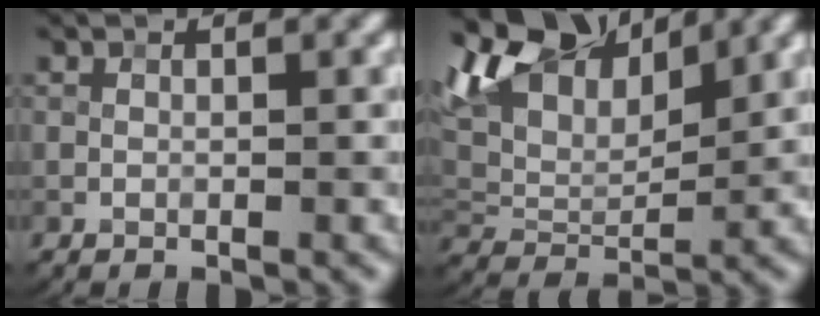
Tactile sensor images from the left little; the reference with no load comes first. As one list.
[{"total": 8.7, "force": [5.2, 4.4, 5.5], "torque": [-0.112, 0.017, 0.093]}]